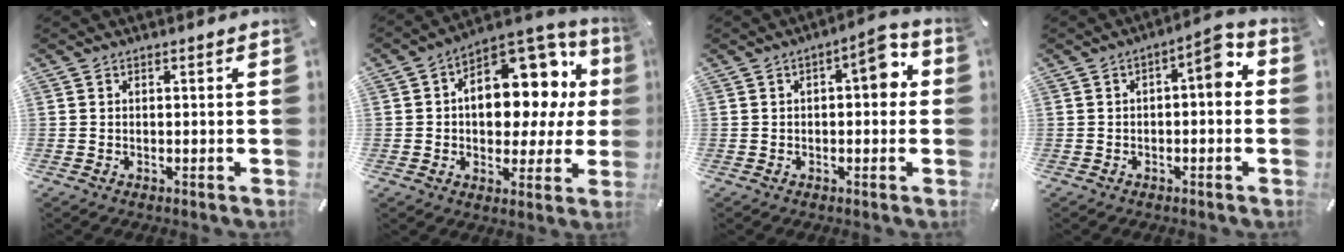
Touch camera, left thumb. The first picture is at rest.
{"total": 17.2, "force": [4.8, 11.0, 12.4], "torque": [-0.155, -0.044, 0.081]}
{"total": 7.6, "force": [1.3, 3.2, 6.8], "torque": [-0.082, -0.002, 0.010]}
{"total": 6.8, "force": [0.4, 2.6, 6.3], "torque": [-0.086, 0.000, -0.001]}